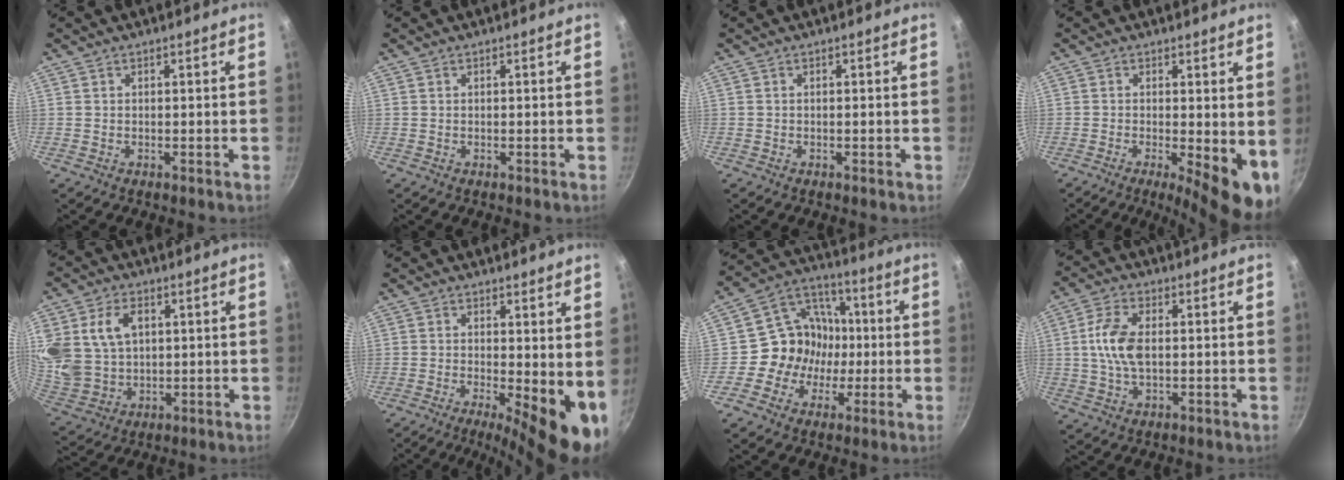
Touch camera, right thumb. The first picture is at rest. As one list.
[{"total": 0.0}, {"total": 0.6, "force": [-0.3, 0.1, 0.5], "torque": [-0.008, 0.002, -0.006]}, {"total": 9.8, "force": [-1.6, 3.1, 9.2], "torque": [-0.108, -0.009, -0.016]}, {"total": 16.4, "force": [4.3, 12.4, 9.9], "torque": [-0.206, -0.004, 0.096]}, {"total": 11.4, "force": [-1.4, 4.0, 10.6], "torque": [-0.122, -0.012, -0.013]}, {"total": 12.4, "force": [-1.8, 11.6, 4.2], "torque": [-0.020, 0.032, -0.049]}, {"total": 8.6, "force": [0.5, 4.9, 7.1], "torque": [-0.137, 0.013, 0.005]}]